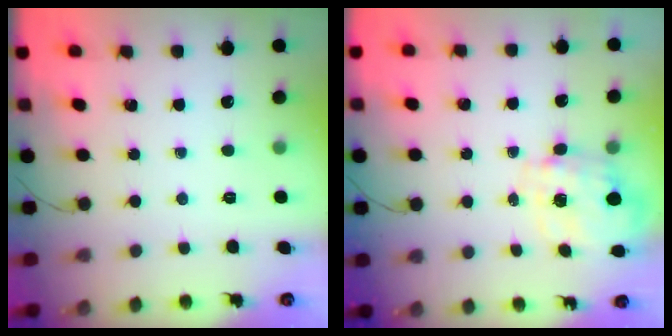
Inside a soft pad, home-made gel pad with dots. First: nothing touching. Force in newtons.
{"total": 2.7, "press": 2.5, "slide": 1.0}